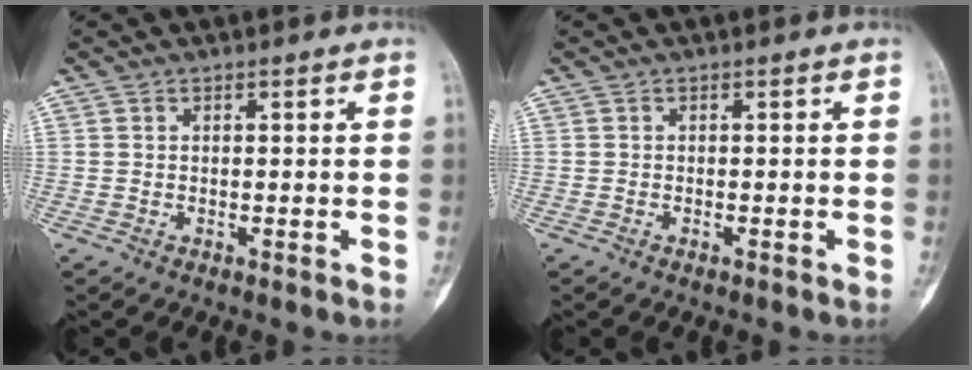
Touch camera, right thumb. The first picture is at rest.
{"total": 0.0}